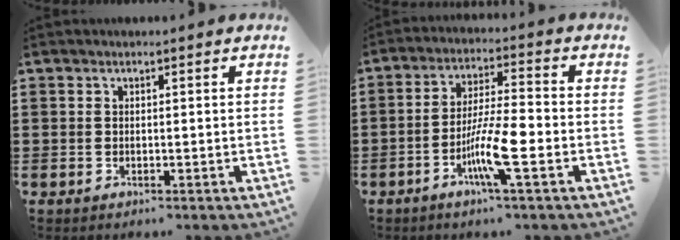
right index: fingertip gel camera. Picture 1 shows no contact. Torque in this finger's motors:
{"motor_torque": [1.12, -1.01, 0.76, 0.21]}